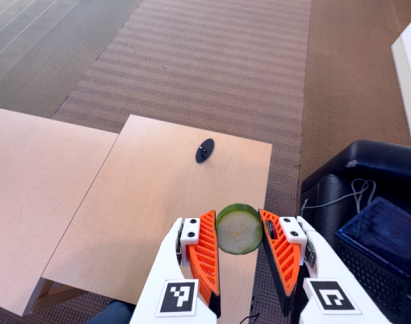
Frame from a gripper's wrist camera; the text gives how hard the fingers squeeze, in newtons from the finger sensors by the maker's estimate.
{"total": 11.4, "left": 11.4, "right": 11.4}